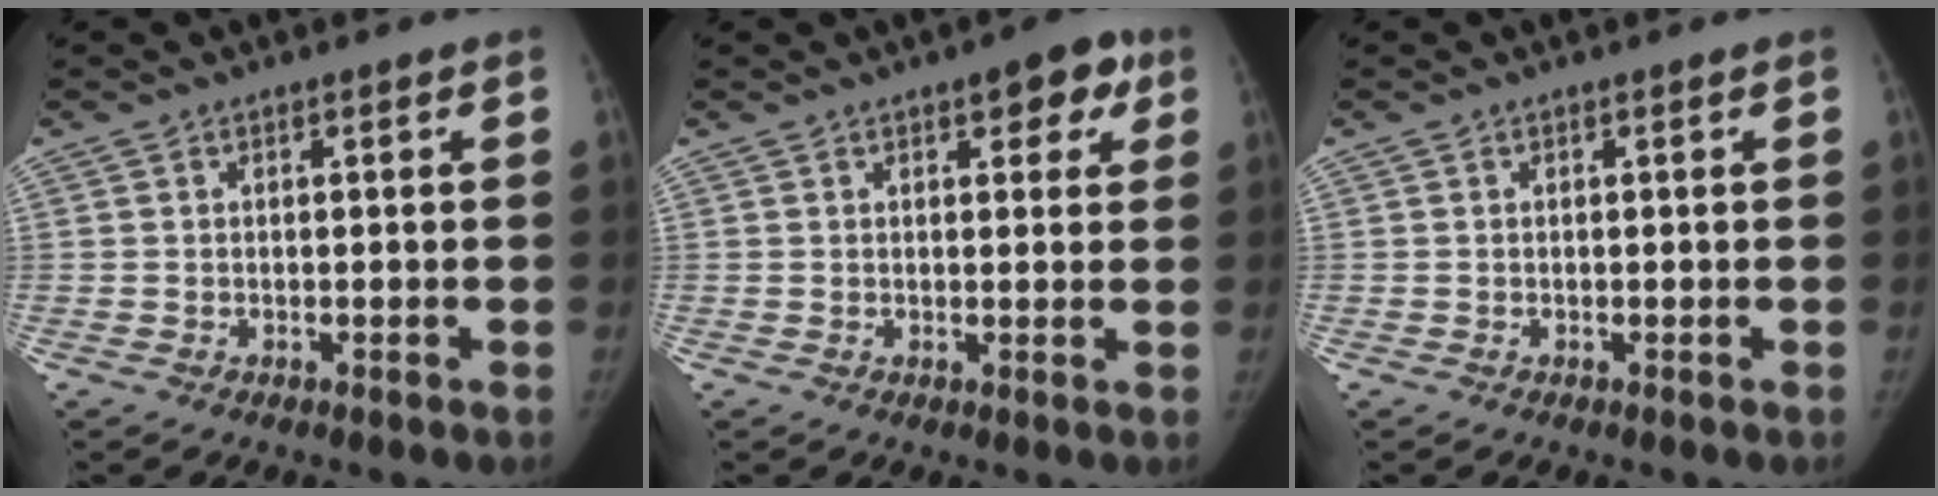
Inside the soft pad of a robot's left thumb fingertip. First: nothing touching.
{"total": 5.9, "force": [3.0, 2.8, 4.3], "torque": [-0.021, -0.005, 0.030]}
{"total": 0.0}